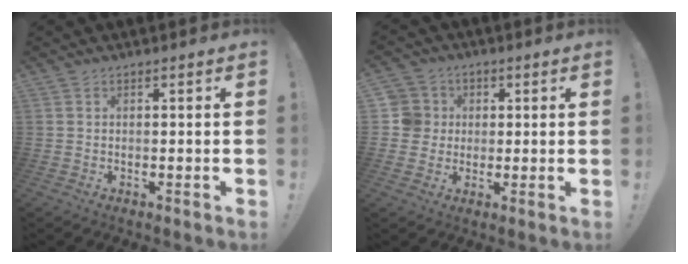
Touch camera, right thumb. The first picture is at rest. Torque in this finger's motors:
{"motor_torque": [0.30, 0.04, 0.00, -0.20, 0.00]}